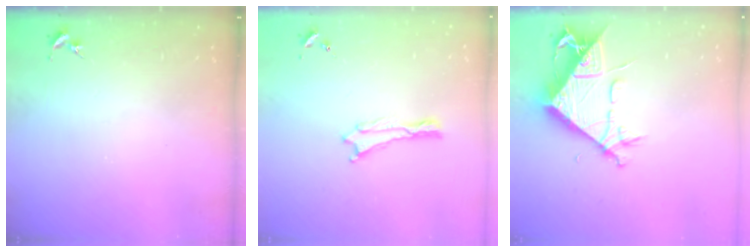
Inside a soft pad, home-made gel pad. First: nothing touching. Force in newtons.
{"total": 0.0}
{"total": 9.8, "press": 9.7, "slide": 0.9}